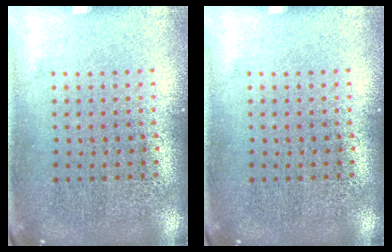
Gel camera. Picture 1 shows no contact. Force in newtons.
{"total": 0.0}